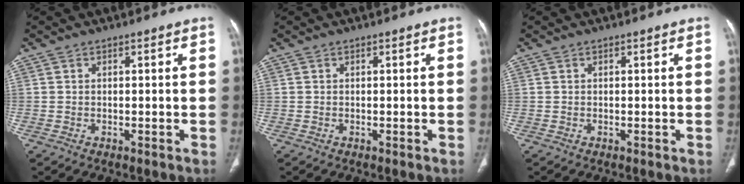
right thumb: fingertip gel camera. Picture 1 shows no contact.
{"total": 0.0}
{"total": 0.0}